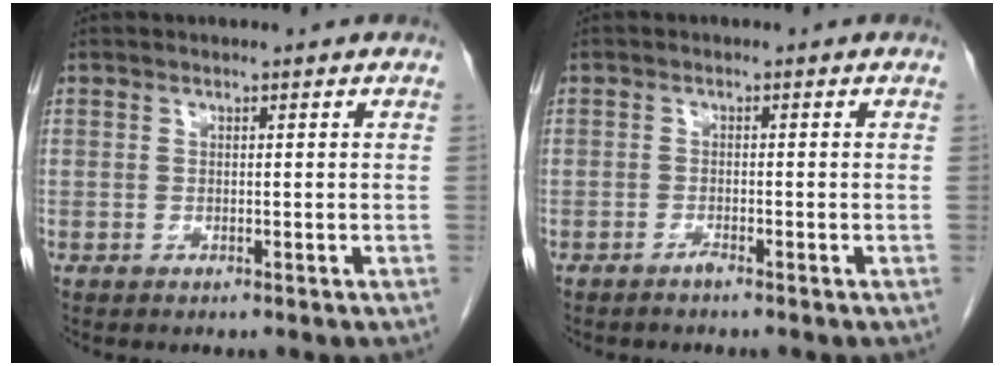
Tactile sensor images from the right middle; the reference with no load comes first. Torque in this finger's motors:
{"motor_torque": [-0.56, -0.01, 0.04, -0.01]}